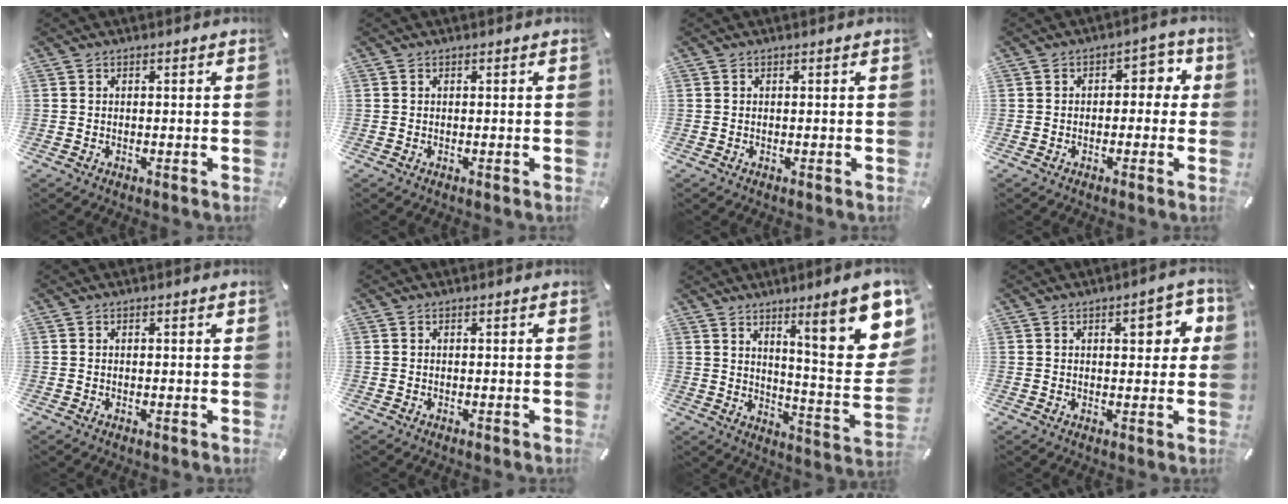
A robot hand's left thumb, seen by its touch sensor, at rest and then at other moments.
{"total": 0.0}
{"total": 0.0}
{"total": 4.6, "force": [0.0, 3.4, 3.0], "torque": [-0.032, 0.004, -0.013]}
{"total": 0.7, "force": [0.2, 0.2, 0.7], "torque": [-0.013, 0.002, 0.002]}
{"total": 0.0}
{"total": 19.5, "force": [10.5, 4.0, 15.9], "torque": [-0.212, -0.084, 0.154]}
{"total": 7.2, "force": [2.5, 3.5, 5.8], "torque": [-0.069, -0.007, 0.032]}